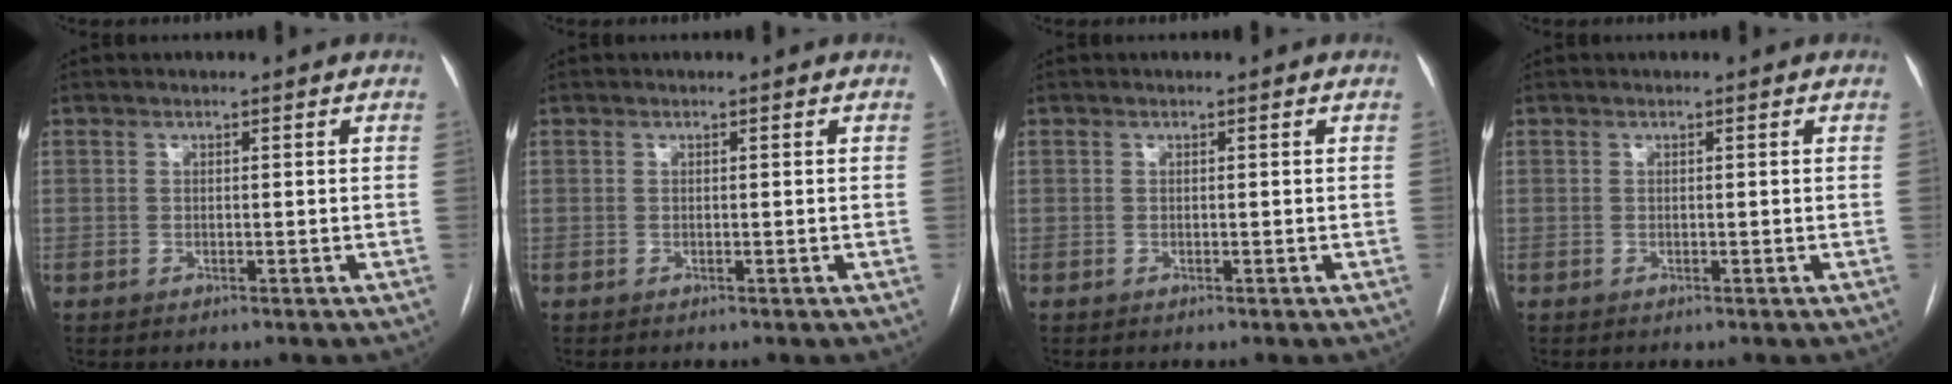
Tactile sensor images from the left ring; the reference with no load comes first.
{"total": 0.0}
{"total": 0.0}
{"total": 0.0}